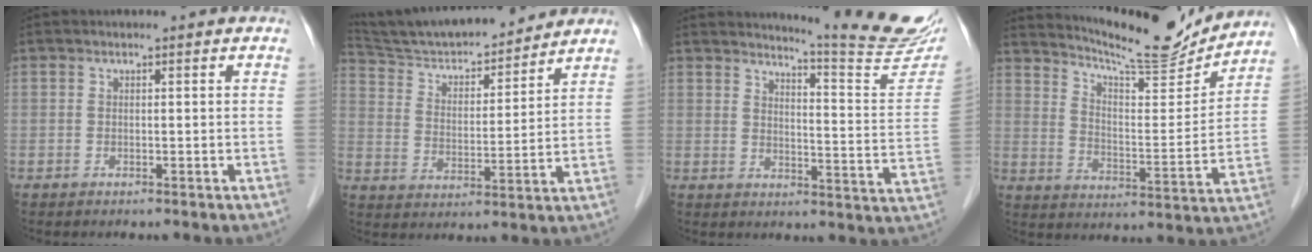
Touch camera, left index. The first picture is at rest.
{"total": 17.2, "force": [15.9, 2.5, 5.8], "torque": [-0.101, 0.010, 0.261]}
{"total": 15.4, "force": [14.7, -1.1, 4.2], "torque": [-0.059, -0.101, 0.169]}
{"total": 15.5, "force": [14.9, 0.5, 4.2], "torque": [-0.078, -0.033, 0.220]}